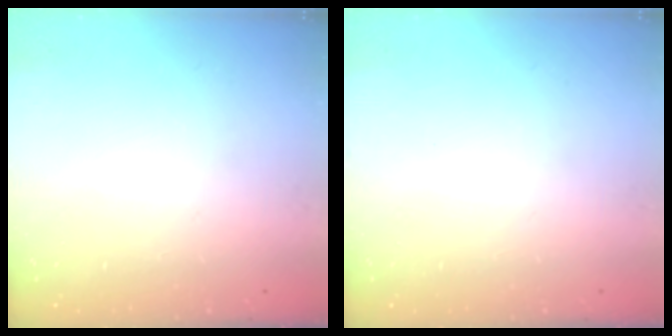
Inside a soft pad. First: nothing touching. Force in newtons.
{"total": 0.0}